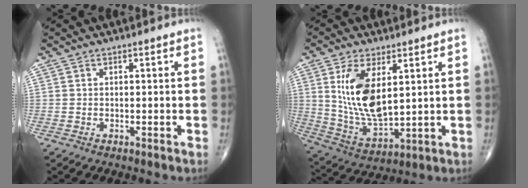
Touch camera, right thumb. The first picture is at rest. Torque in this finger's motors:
{"motor_torque": [1.49, 1.61, 1.68, 0.68, 0.38]}